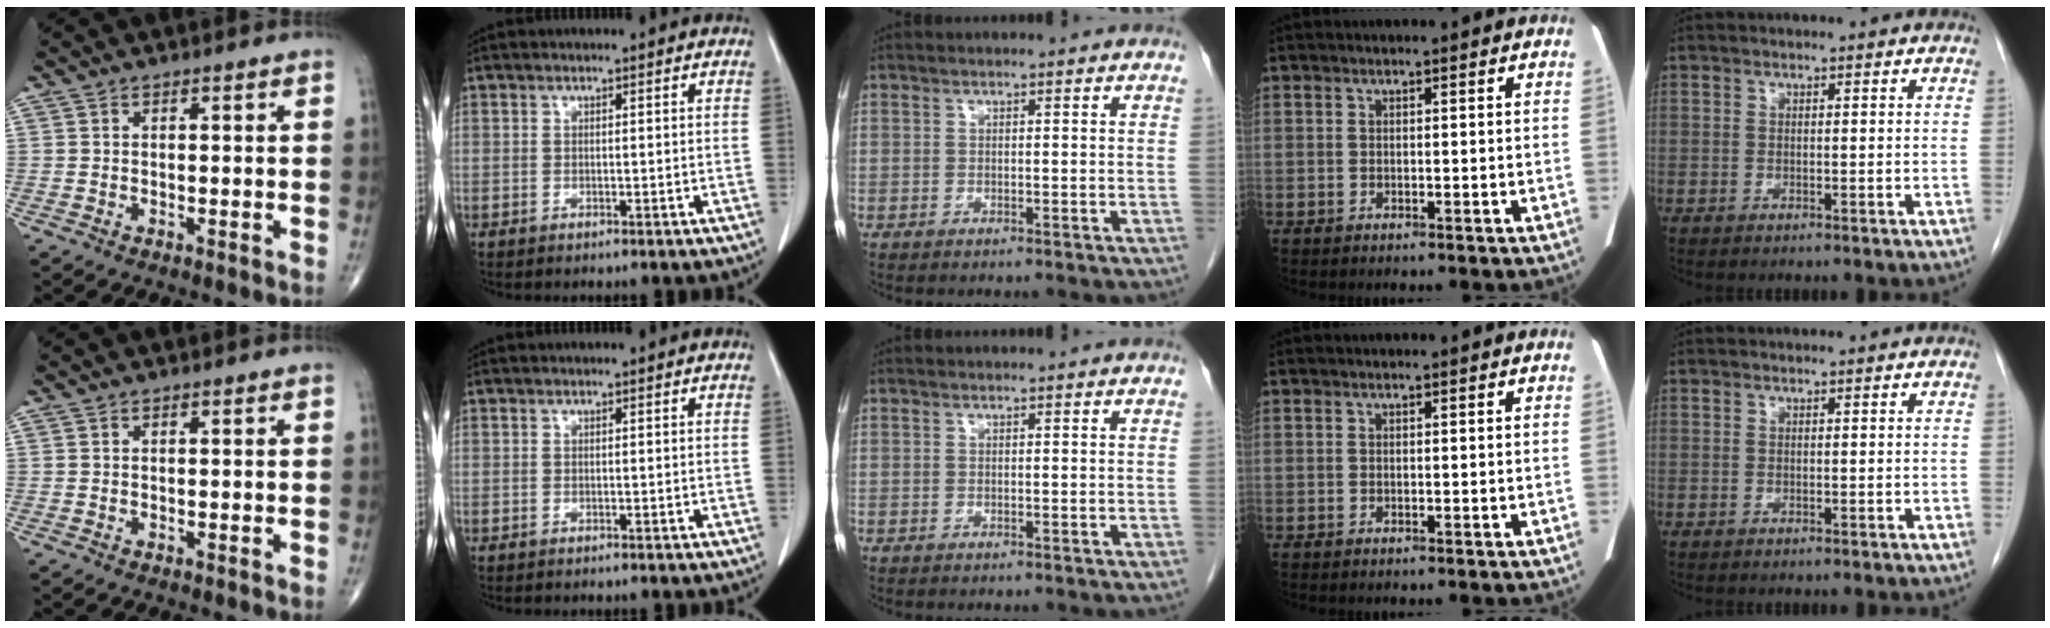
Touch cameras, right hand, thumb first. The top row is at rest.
{}